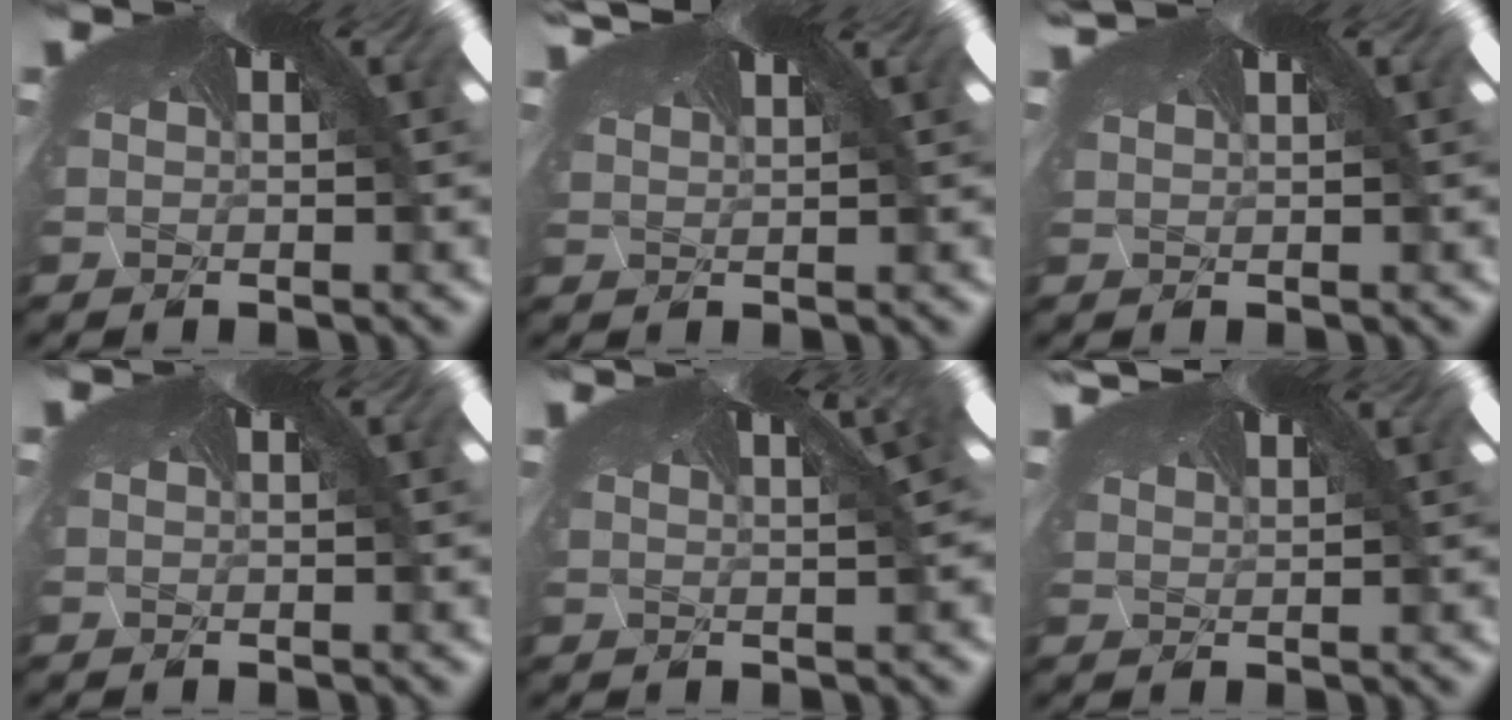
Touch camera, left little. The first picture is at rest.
{"total": 1.4, "force": [1.2, 0.5, 0.4], "torque": [-0.027, 0.001, 0.017]}
{"total": 0.9, "force": [0.8, 0.4, 0.3], "torque": [-0.021, 0.001, 0.012]}
{"total": 0.0}
{"total": 0.8, "force": [0.5, -0.3, 0.5], "torque": [0.002, -0.006, 0.006]}
{"total": 1.7, "force": [1.3, 0.7, 0.6], "torque": [-0.027, 0.003, 0.018]}